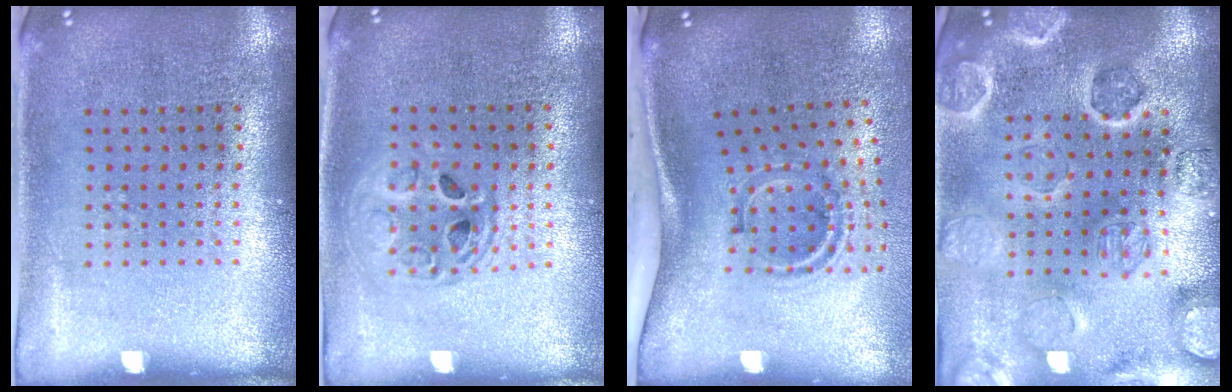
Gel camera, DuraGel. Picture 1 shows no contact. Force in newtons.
{"total": 1.6, "press": 1.4, "slide": 0.7}
{"total": 2.0, "press": 1.2, "slide": 1.7}
{"total": 2.7, "press": 2.7, "slide": 0.2}